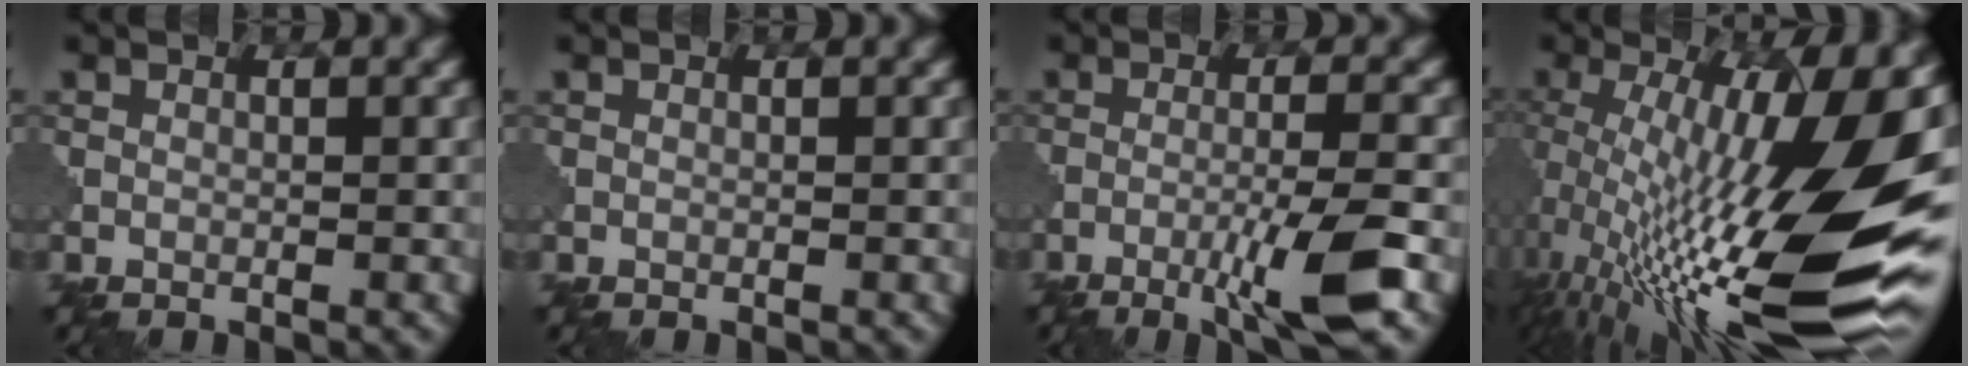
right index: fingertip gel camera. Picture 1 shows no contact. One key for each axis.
{"total": 0.0}
{"total": 5.3, "fx": -2.5, "fy": 0.3, "fz": 4.7, "tx": -0.076, "ty": 0.007, "tz": -0.053}
{"total": 19.8, "fx": -1.1, "fy": 4.9, "fz": 19.1, "tx": -0.310, "ty": -0.015, "tz": -0.019}